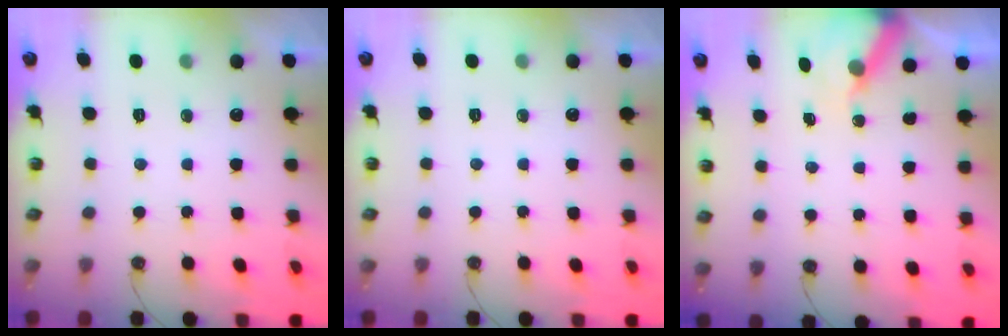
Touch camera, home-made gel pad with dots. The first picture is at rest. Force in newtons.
{"total": 0.0}
{"total": 6.5, "press": 6.5, "slide": 0.4}